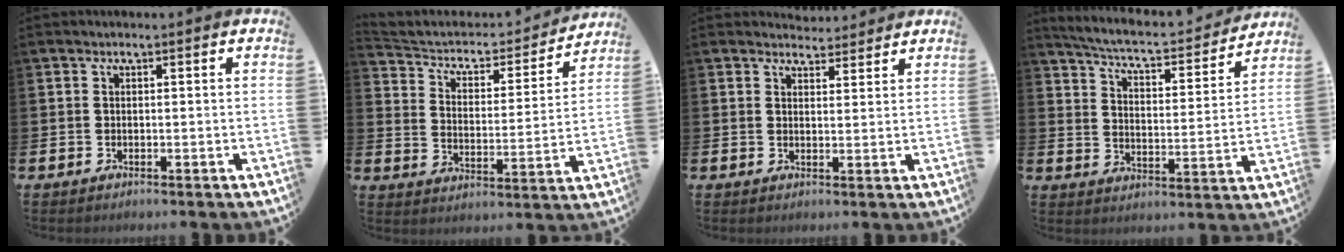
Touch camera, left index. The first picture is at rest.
{"total": 5.1, "force": [4.4, 2.2, 1.0], "torque": [-0.054, -0.036, 0.069]}
{"total": 3.4, "force": [3.3, 0.8, -0.2], "torque": [0.004, -0.018, 0.061]}
{"total": 5.9, "force": [5.5, 0.7, 2.0], "torque": [-0.069, -0.043, 0.089]}